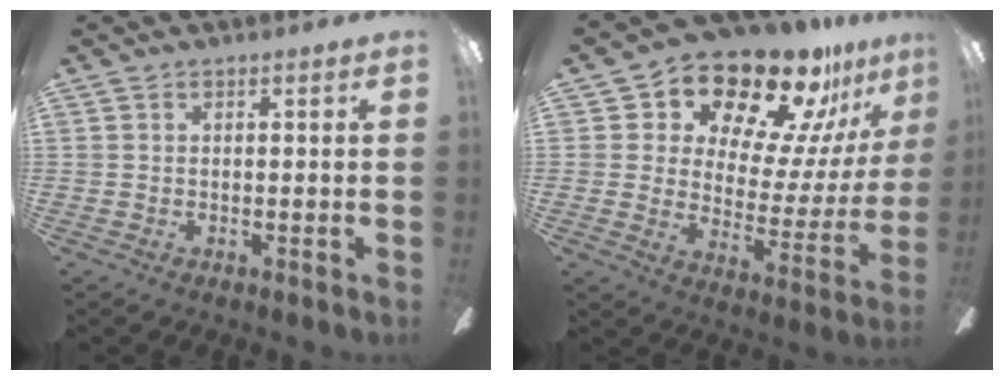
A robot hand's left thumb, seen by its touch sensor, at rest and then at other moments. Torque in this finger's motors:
{"motor_torque": [1.27, 1.20, 1.21, -1.56, 0.15]}